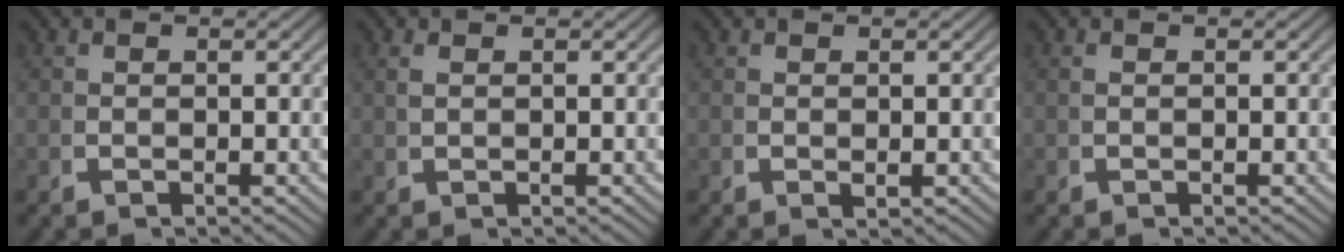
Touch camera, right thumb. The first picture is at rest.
{"total": 0.8, "force": [0.6, -0.3, 0.4], "torque": [-0.009, 0.004, 0.017]}
{"total": 0.6, "force": [0.4, 0.3, 0.4], "torque": [-0.007, -0.001, 0.011]}
{"total": 0.0}